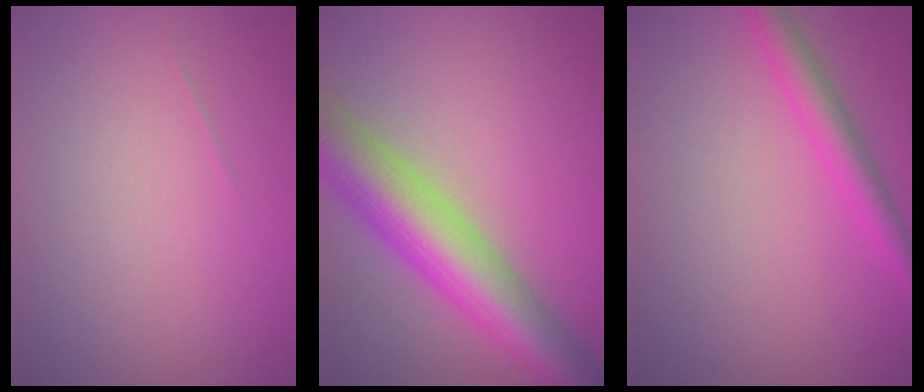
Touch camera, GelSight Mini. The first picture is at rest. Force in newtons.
{"total": 8.8, "press": 8.8, "slide": 0.4}
{"total": 2.8, "press": 2.7, "slide": 0.2}